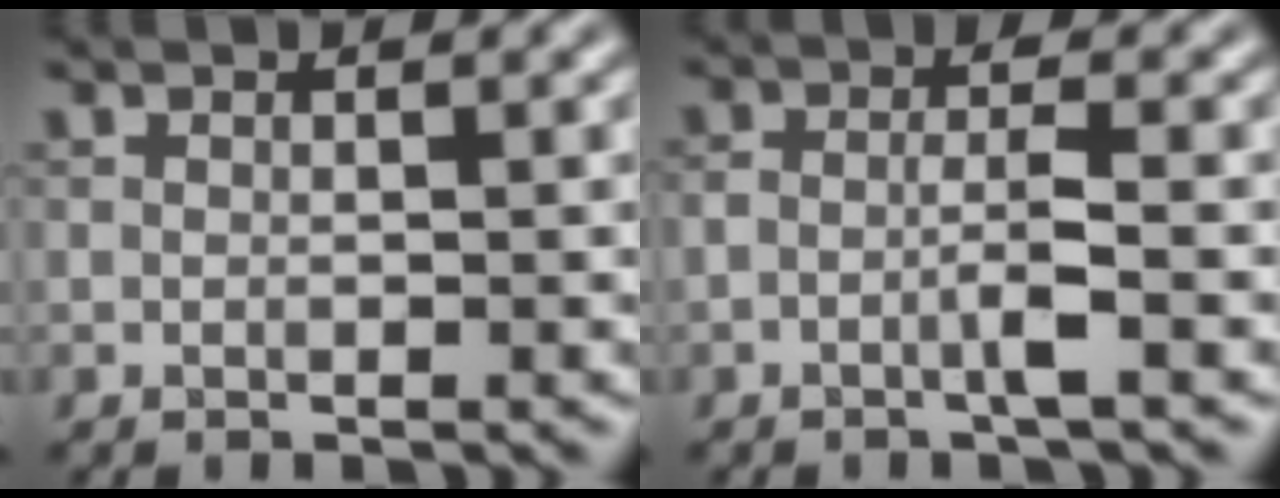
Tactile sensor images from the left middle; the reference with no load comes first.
{"total": 2.1, "force": [-0.8, 0.2, 2.0], "torque": [-0.038, 0.008, -0.021]}